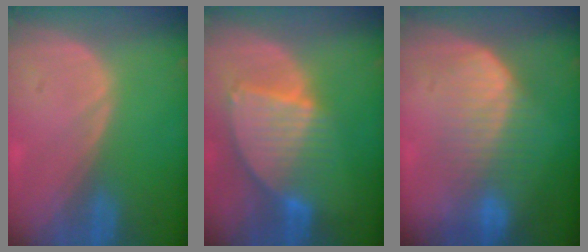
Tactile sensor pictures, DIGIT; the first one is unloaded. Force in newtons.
{"total": 8.7, "press": 7.5, "slide": 4.4}
{"total": 6.7, "press": 6.6, "slide": 1.4}